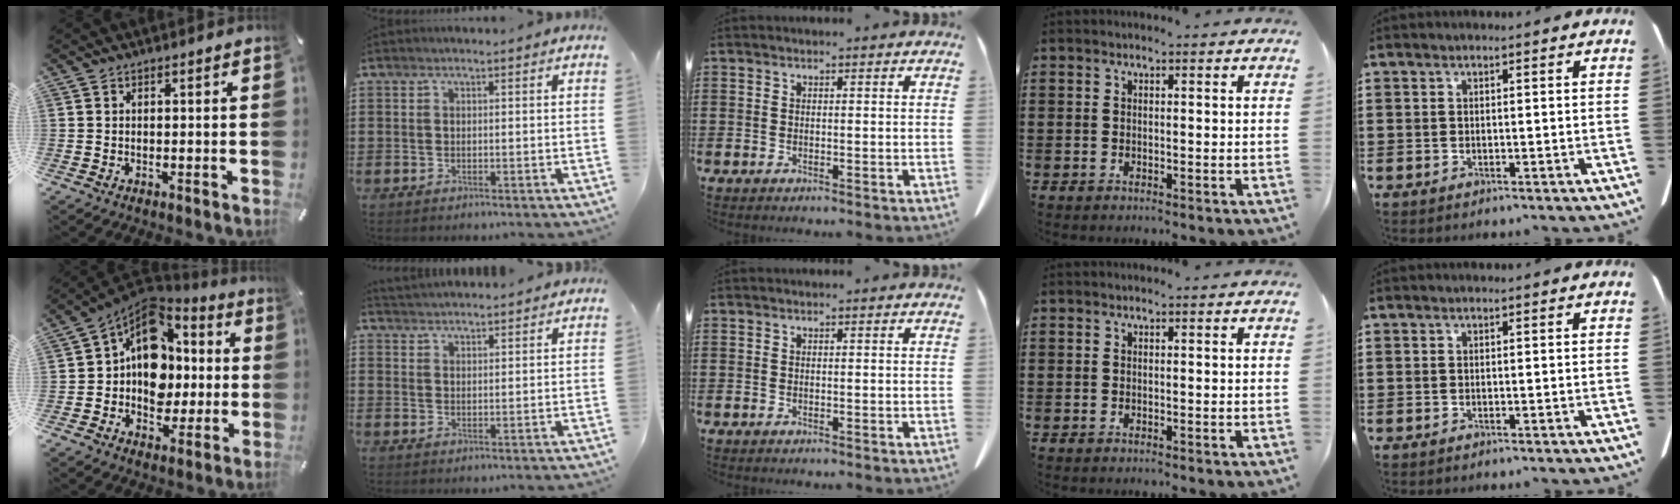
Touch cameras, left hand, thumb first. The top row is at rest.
{"thumb": {"total": 13.7, "force": [0.7, 11.6, 7.3], "torque": [-0.111, -0.019, 0.017]}, "index": {"total": 2.5, "force": [2.5, -0.1, -0.3], "torque": [-0.002, -0.005, 0.047]}}